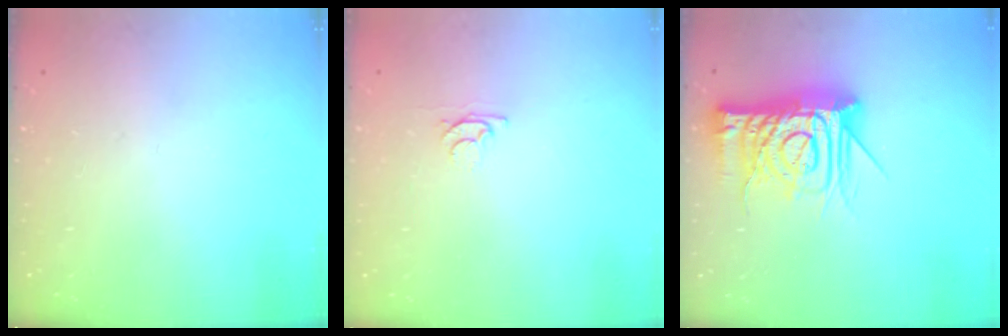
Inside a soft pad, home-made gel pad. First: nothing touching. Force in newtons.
{"total": 3.1, "press": 3.0, "slide": 0.4}
{"total": 17.6, "press": 17.5, "slide": 1.7}